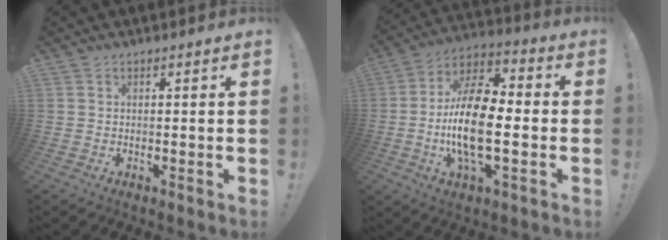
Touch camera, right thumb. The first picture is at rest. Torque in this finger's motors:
{"motor_torque": [2.36, 2.64, 1.16, -0.37, 0.24]}